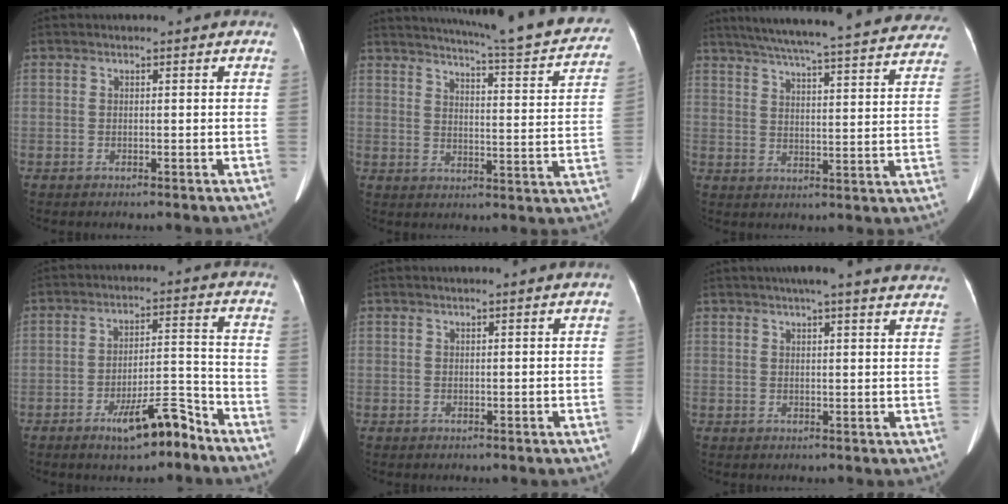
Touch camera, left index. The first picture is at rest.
{"total": 21.8, "force": [19.8, 1.6, 9.1], "torque": [-0.124, -0.053, 0.236]}
{"total": 33.0, "force": [29.5, 3.9, 14.2], "torque": [-0.233, -0.033, 0.361]}
{"total": 8.3, "force": [-5.9, 1.8, 5.6], "torque": [-0.089, 0.007, -0.093]}
{"total": 0.5, "force": [0.2, 0.0, 0.5], "torque": [-0.006, 0.004, 0.005]}
{"total": 15.4, "force": [13.7, 1.2, 6.9], "torque": [-0.088, 0.017, 0.155]}